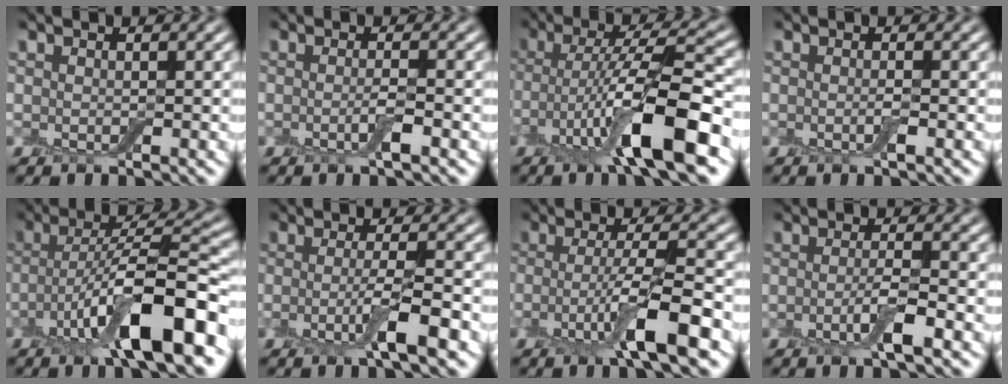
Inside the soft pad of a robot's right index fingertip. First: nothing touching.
{"total": 1.5, "force": [-0.5, 0.2, 1.4], "torque": [-0.029, -0.004, -0.013]}
{"total": 9.2, "force": [-3.5, 2.0, 8.3], "torque": [-0.148, 0.006, -0.068]}
{"total": 0.8, "force": [-0.2, 0.0, 0.8], "torque": [-0.016, -0.004, -0.006]}
{"total": 10.5, "force": [-4.3, 2.7, 9.1], "torque": [-0.148, 0.012, -0.078]}
{"total": 4.0, "force": [-1.4, 0.5, 3.7], "torque": [-0.068, -0.001, -0.033]}
{"total": 6.2, "force": [-2.3, 1.0, 5.7], "torque": [-0.102, 0.001, -0.047]}
{"total": 2.7, "force": [-1.0, 0.5, 2.5], "torque": [-0.045, 0.002, -0.024]}